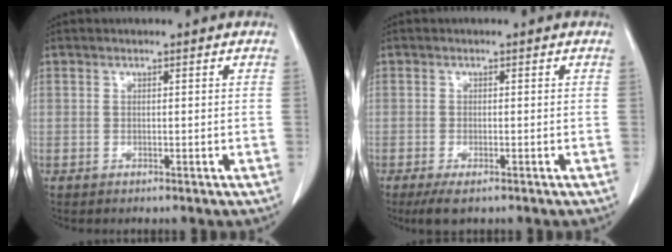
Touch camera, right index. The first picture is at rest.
{"total": 3.1, "force": [-1.9, 0.9, 2.3], "torque": [-0.042, -0.006, -0.029]}